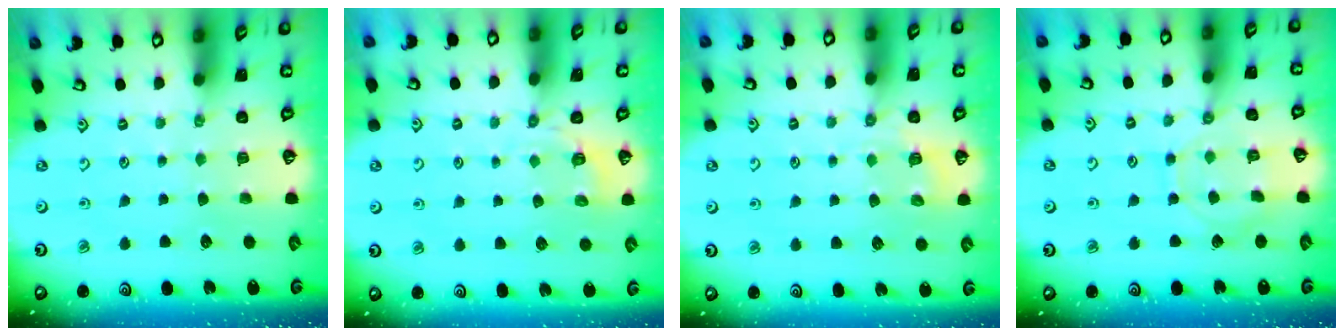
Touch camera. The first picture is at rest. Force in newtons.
{"total": 2.8, "press": 2.2, "slide": 1.8}
{"total": 5.1, "press": 4.9, "slide": 1.4}
{"total": 9.2, "press": 9.2, "slide": 0.8}